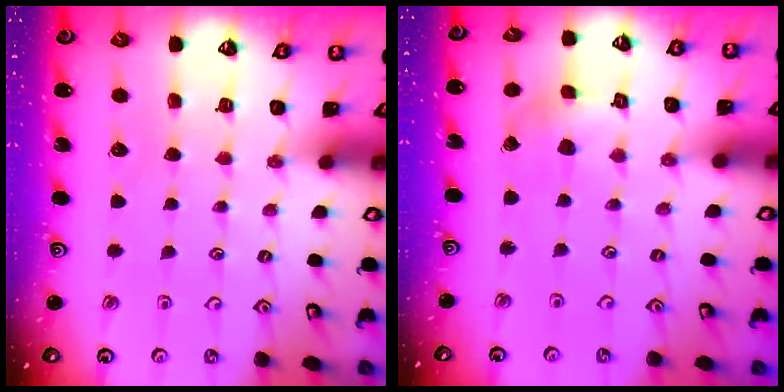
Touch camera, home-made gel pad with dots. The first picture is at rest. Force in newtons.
{"total": 2.7, "press": 2.7, "slide": 0.2}